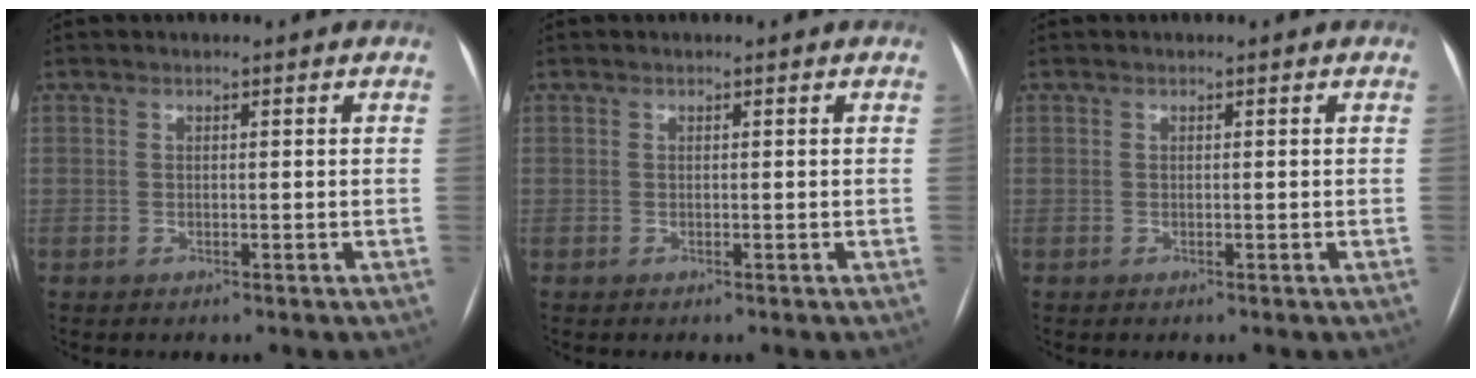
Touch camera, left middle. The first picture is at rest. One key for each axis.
{"total": 0.0}
{"total": 0.0}